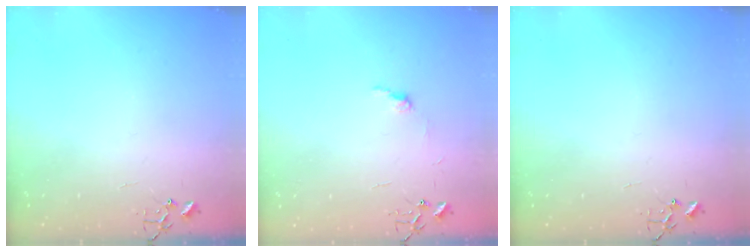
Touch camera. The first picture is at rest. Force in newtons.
{"total": 6.6, "press": 6.6, "slide": 0.7}
{"total": 0.0}